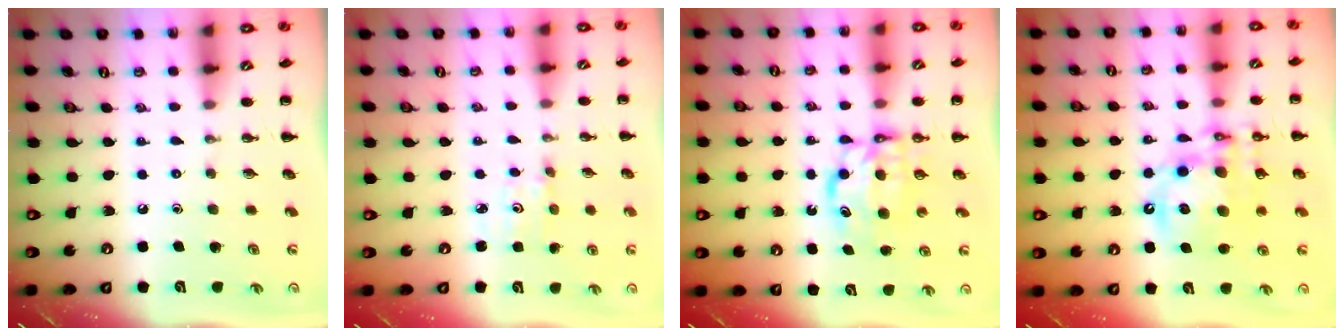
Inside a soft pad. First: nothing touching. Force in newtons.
{"total": 2.4, "press": 2.3, "slide": 0.7}
{"total": 6.8, "press": 6.8, "slide": 0.6}
{"total": 16.1, "press": 15.7, "slide": 3.6}